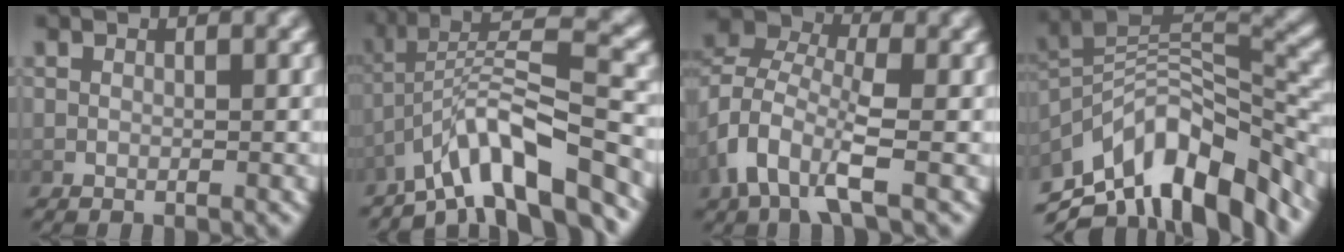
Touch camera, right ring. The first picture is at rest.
{"total": 9.4, "force": [-4.1, 3.5, 7.7], "torque": [-0.118, -0.002, -0.055]}
{"total": 5.8, "force": [0.5, 4.0, 4.3], "torque": [-0.102, -0.007, 0.005]}
{"total": 14.7, "force": [-4.1, 9.5, 10.5], "torque": [-0.171, -0.025, -0.051]}